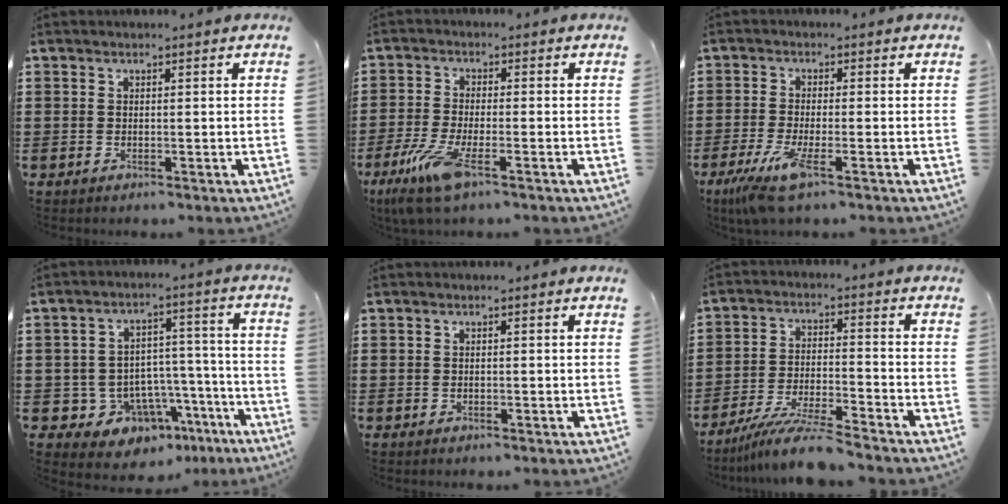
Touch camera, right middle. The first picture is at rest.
{"total": 7.2, "force": [-4.0, 1.6, 5.8], "torque": [-0.139, -0.022, -0.077]}
{"total": 5.6, "force": [-3.3, 0.4, 4.5], "torque": [-0.101, -0.023, -0.061]}
{"total": 7.8, "force": [-5.1, 5.6, 1.5], "torque": [-0.039, 0.034, -0.089]}
{"total": 0.0}
{"total": 8.0, "force": [-7.0, -0.1, 3.8], "torque": [-0.078, -0.009, -0.135]}